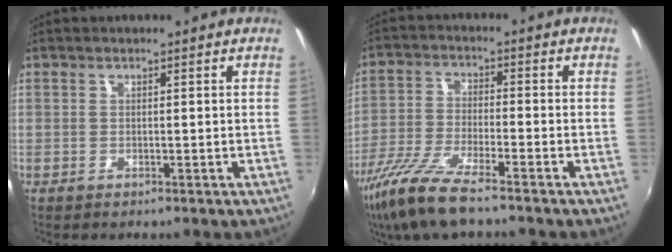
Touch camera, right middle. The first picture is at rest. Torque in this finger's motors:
{"motor_torque": [1.16, -0.98, 0.47, 0.15]}